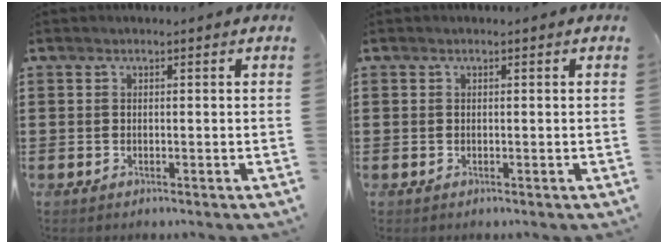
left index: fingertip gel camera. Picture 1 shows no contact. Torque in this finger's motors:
{"motor_torque": [0.02, -0.11, -0.01, 0.02]}